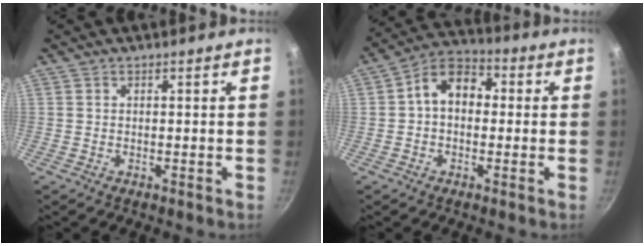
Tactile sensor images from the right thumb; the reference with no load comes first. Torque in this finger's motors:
{"motor_torque": [0.58, 2.09, 1.00, -0.25, 0.00]}